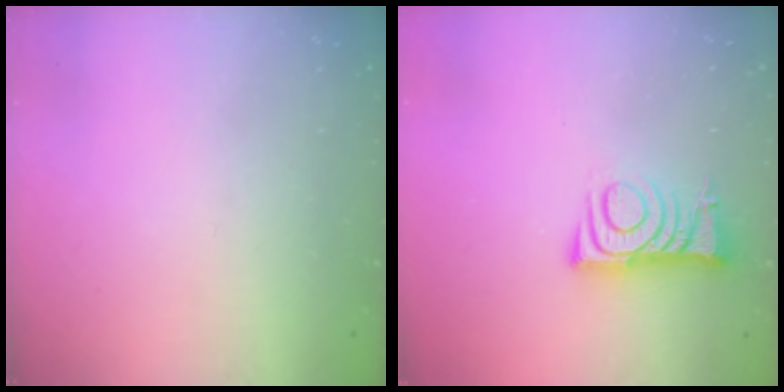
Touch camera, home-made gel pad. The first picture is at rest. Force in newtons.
{"total": 7.6, "press": 7.6, "slide": 0.7}